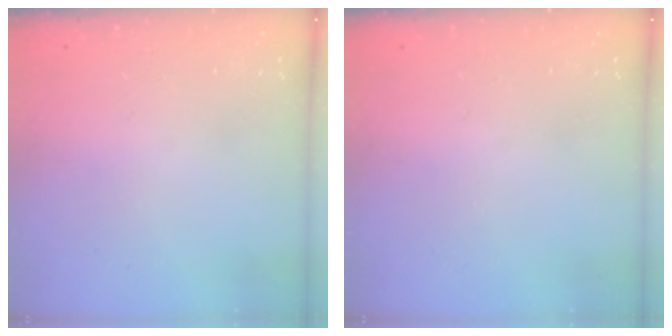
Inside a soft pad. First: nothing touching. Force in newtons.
{"total": 0.0}